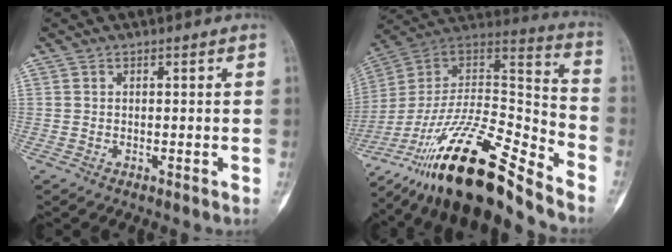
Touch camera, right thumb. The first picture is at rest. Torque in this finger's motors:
{"motor_torque": [1.22, 0.51, 1.58, -1.19, 0.54]}